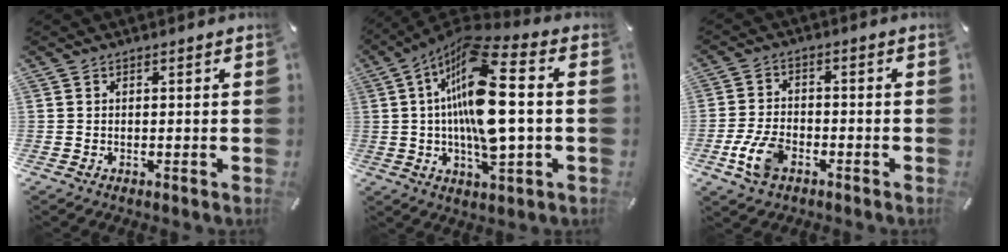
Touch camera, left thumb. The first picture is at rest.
{"total": 19.6, "force": [1.9, 6.1, 18.5], "torque": [-0.364, -0.008, 0.020]}
{"total": 8.1, "force": [-3.6, 4.7, 5.4], "torque": [-0.128, 0.009, -0.069]}